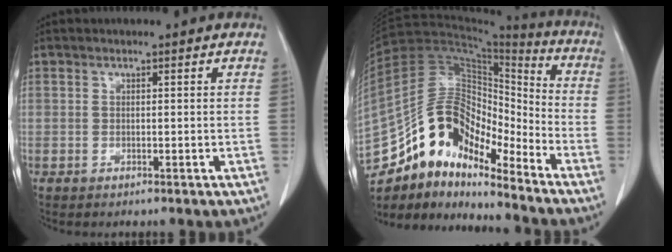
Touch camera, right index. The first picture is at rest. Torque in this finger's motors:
{"motor_torque": [1.04, -1.09, 0.73, 0.16]}